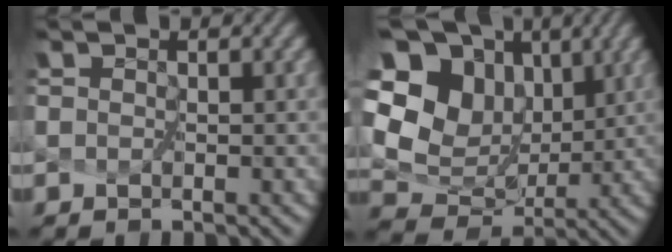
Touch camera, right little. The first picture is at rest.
{"total": 11.8, "force": [4.4, 9.2, 6.0], "torque": [-0.153, 0.022, 0.086]}